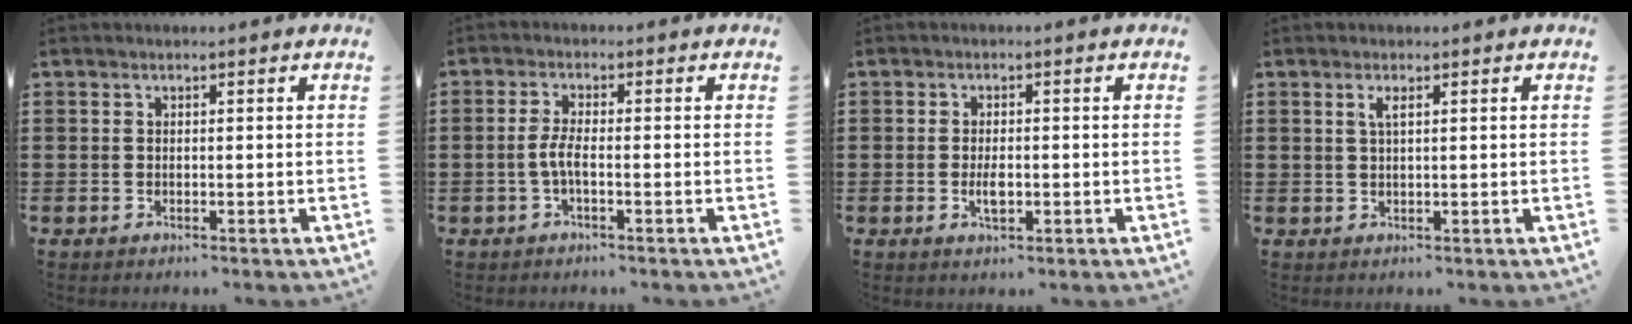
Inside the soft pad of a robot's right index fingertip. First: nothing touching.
{"total": 3.2, "force": [-1.0, 0.6, 3.0], "torque": [-0.076, -0.006, -0.026]}
{"total": 2.8, "force": [-0.6, 1.1, 2.5], "torque": [-0.054, -0.002, -0.012]}
{"total": 1.5, "force": [0.7, 0.4, 1.3], "torque": [-0.028, 0.004, 0.010]}